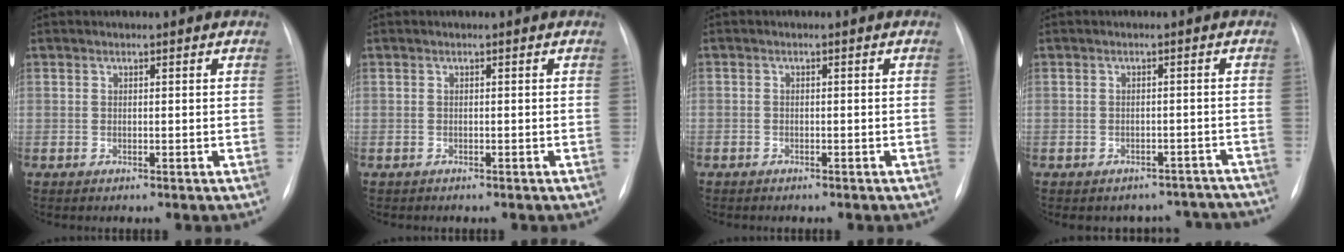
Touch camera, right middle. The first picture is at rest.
{"total": 0.5, "force": [-0.4, 0.3, 0.0], "torque": [-0.010, 0.001, -0.009]}
{"total": 1.1, "force": [-0.8, 0.7, 0.1], "torque": [-0.007, 0.004, -0.013]}
{"total": 10.3, "force": [-9.3, 4.4, 0.6], "torque": [0.007, 0.031, -0.092]}